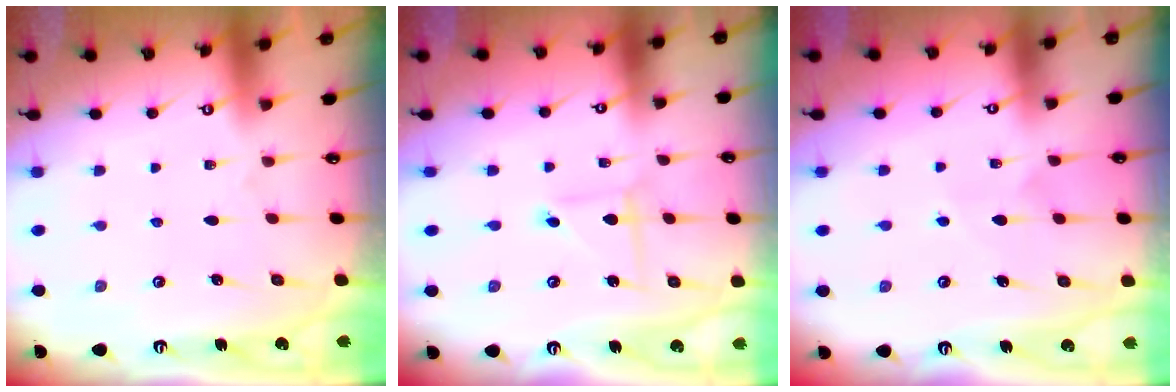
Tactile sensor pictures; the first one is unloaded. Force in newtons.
{"total": 1.8, "press": 1.8, "slide": 0.2}
{"total": 5.8, "press": 5.8, "slide": 0.2}